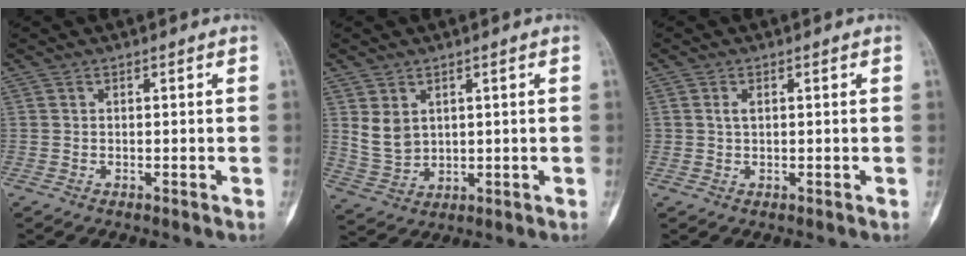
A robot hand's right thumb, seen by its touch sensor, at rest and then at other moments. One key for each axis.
{"total": 5.7, "fx": 2.0, "fy": 4.2, "fz": 3.3, "tx": -0.053, "ty": -0.013, "tz": 0.058}
{"total": 1.4, "fx": 0.4, "fy": 0.8, "fz": 1.0, "tx": -0.018, "ty": 0.002, "tz": 0.010}